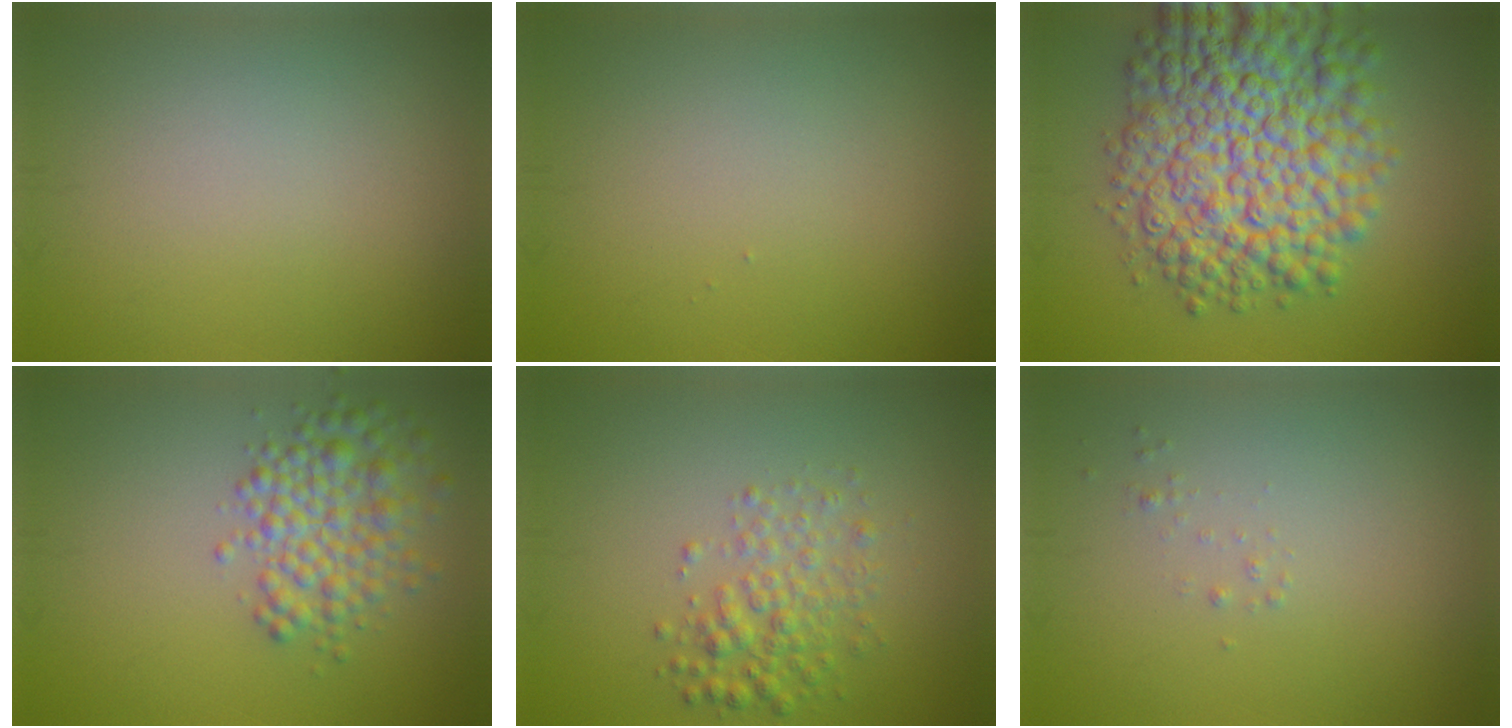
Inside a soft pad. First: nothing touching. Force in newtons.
{"total": 0.0}
{"total": 12.4, "press": 12.4, "slide": 0.3}
{"total": 4.5, "press": 4.5, "slide": 0.2}
{"total": 3.0, "press": 3.0, "slide": 0.1}
{"total": 0.5, "press": 0.5, "slide": 0.0}